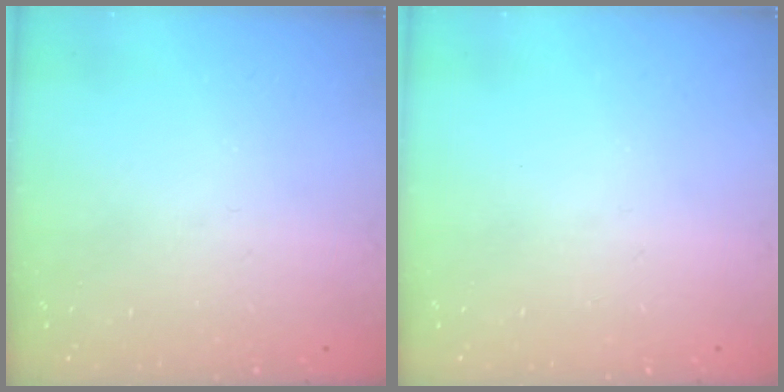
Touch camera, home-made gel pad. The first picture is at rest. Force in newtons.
{"total": 0.0}